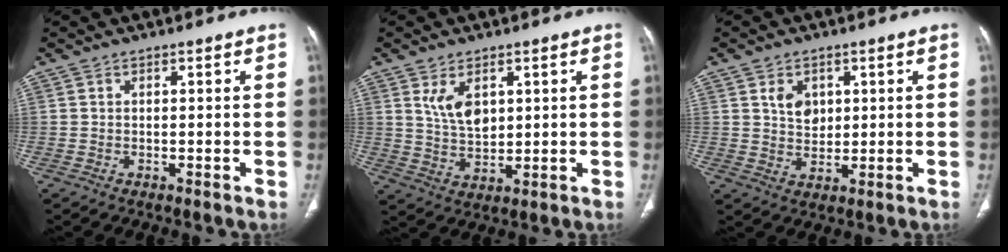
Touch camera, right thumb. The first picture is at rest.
{"total": 6.5, "force": [2.4, 3.8, 4.6], "torque": [-0.073, -0.018, 0.056]}
{"total": 4.9, "force": [1.6, 3.7, 2.8], "torque": [-0.028, -0.012, 0.034]}